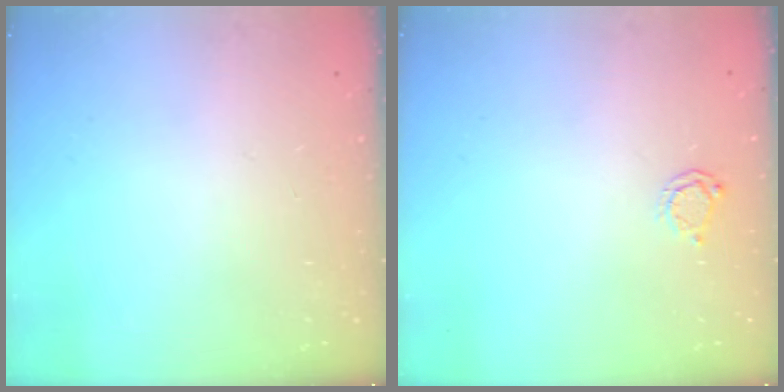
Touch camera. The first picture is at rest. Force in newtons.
{"total": 3.2, "press": 3.2, "slide": 0.4}